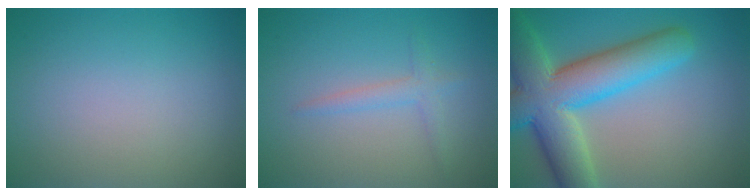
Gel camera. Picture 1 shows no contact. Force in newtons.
{"total": 1.6, "press": 1.6, "slide": 0.1}
{"total": 10.6, "press": 10.6, "slide": 0.7}